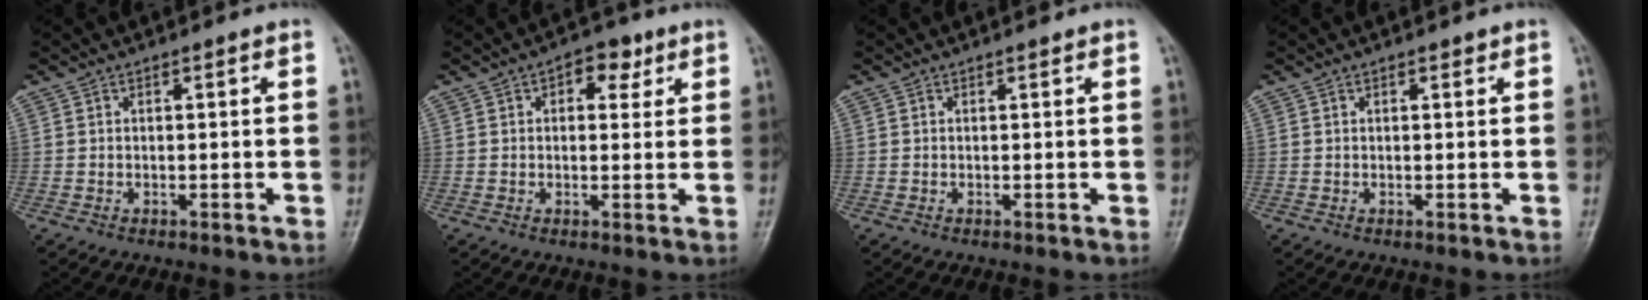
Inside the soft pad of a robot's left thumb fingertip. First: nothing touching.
{"total": 5.2, "force": [2.4, 3.3, 3.3], "torque": [-0.017, -0.002, 0.026]}
{"total": 0.0}
{"total": 0.8, "force": [0.6, 0.4, 0.4], "torque": [-0.004, -0.002, 0.006]}